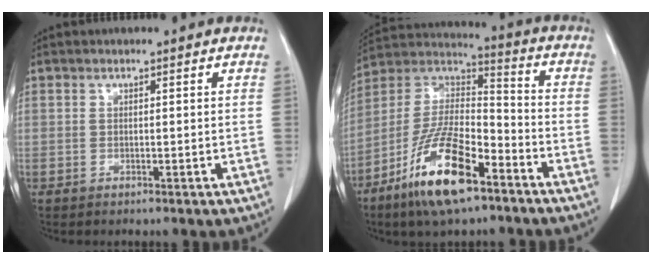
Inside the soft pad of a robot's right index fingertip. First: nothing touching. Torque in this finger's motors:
{"motor_torque": [0.50, -0.46, -0.06, -0.08]}